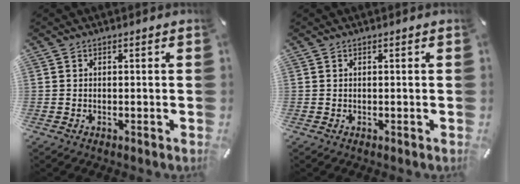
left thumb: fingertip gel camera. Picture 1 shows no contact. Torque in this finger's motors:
{"motor_torque": [-0.02, -0.04, -0.03, 0.01, 0.00]}